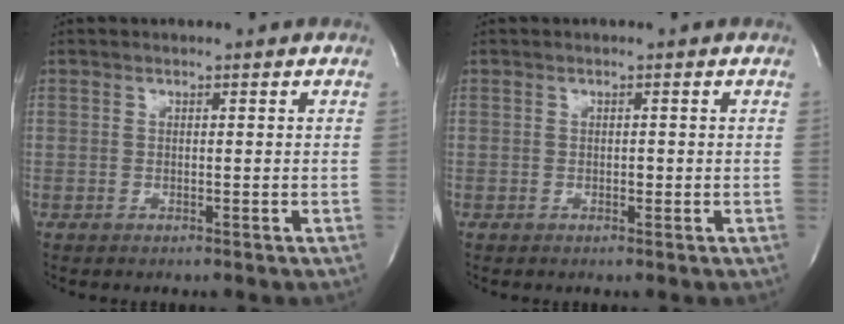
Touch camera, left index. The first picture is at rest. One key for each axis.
{"total": 0.6, "fx": -0.4, "fy": 0.3, "fz": 0.3, "tx": -0.002, "ty": -0.003, "tz": -0.006}